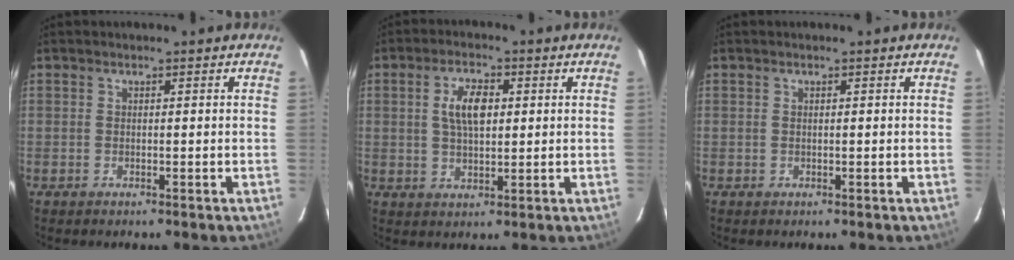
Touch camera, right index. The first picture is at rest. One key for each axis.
{"total": 6.4, "fx": 1.4, "fy": 3.0, "fz": 5.5, "tx": -0.102, "ty": 0.009, "tz": 0.027}
{"total": 0.0}